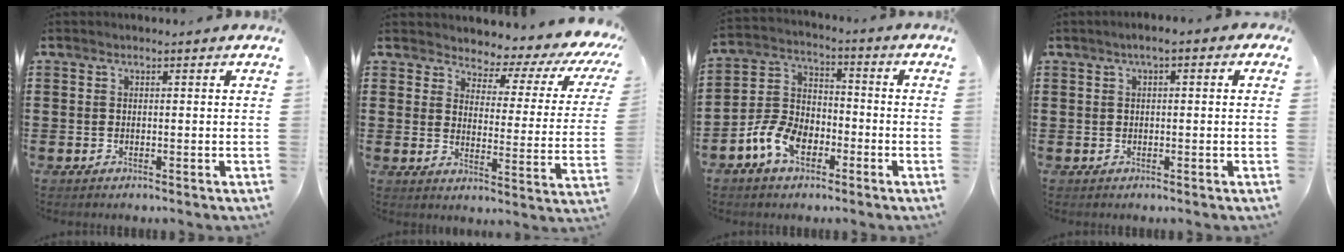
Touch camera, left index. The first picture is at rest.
{"total": 3.6, "force": [3.0, 1.3, 1.4], "torque": [-0.044, -0.030, 0.041]}
{"total": 7.7, "force": [-4.1, 4.8, 4.4], "torque": [-0.118, 0.008, -0.086]}
{"total": 1.7, "force": [-0.1, 0.4, 1.7], "torque": [-0.031, 0.000, -0.004]}